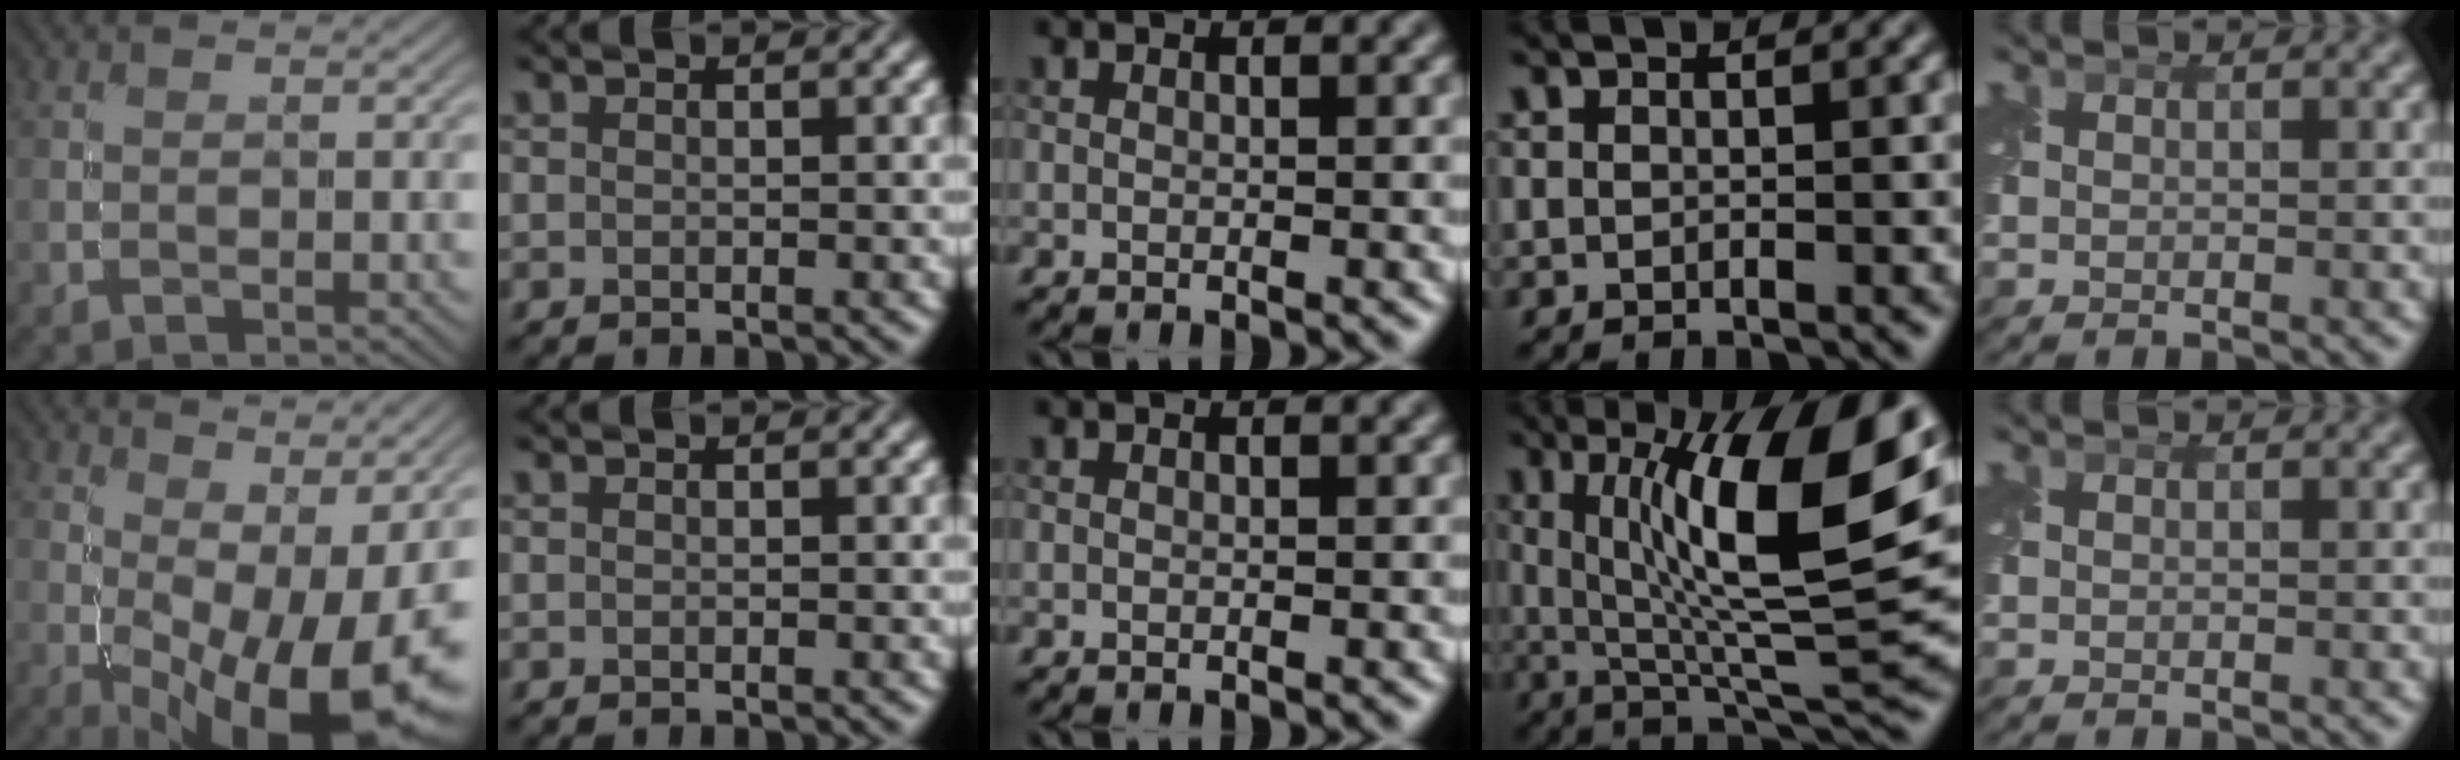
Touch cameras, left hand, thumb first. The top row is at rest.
{"thumb": {"total": 16.7, "force": [-1.4, 6.6, 15.2], "torque": [-0.212, -0.007, -0.001]}, "ring": {"total": 13.3, "force": [3.5, 3.3, 12.5], "torque": [-0.184, -0.001, 0.060]}}